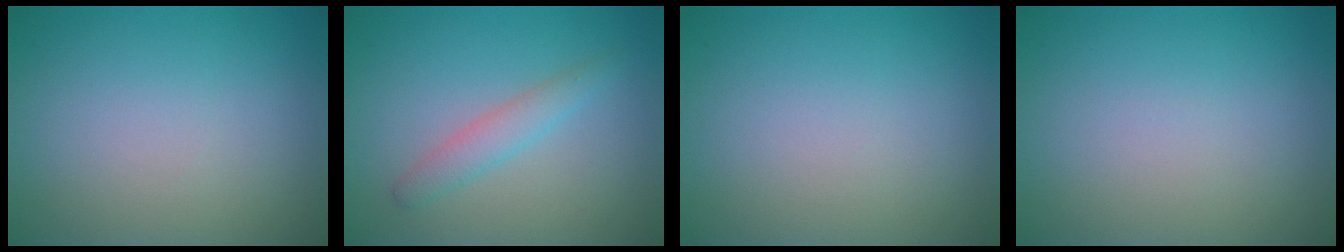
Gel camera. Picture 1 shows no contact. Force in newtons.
{"total": 2.1, "press": 2.1, "slide": 0.1}
{"total": 0.0}
{"total": 0.0}